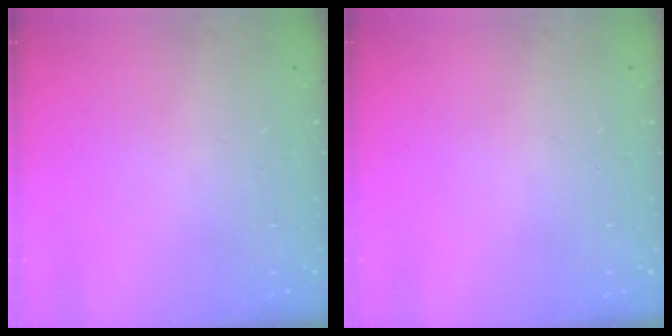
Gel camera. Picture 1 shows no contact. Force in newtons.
{"total": 0.0}